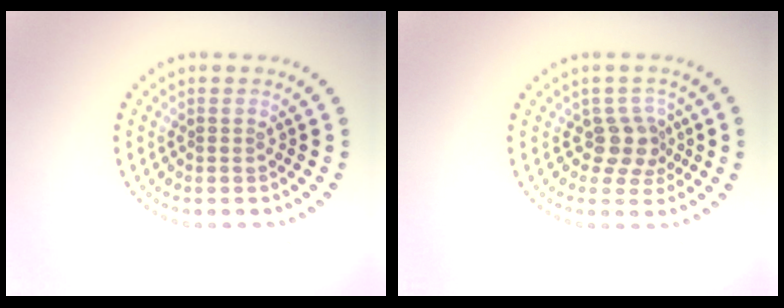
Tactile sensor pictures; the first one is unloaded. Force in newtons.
{"total": 2.7, "press": 2.1, "slide": 1.7}